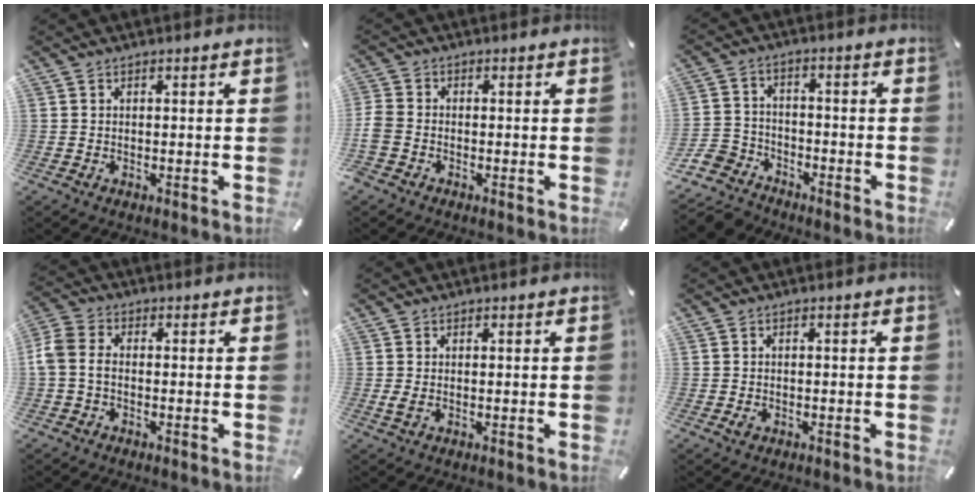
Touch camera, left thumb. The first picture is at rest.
{"total": 3.3, "force": [-1.4, 2.4, 1.7], "torque": [-0.040, 0.004, -0.027]}
{"total": 8.9, "force": [-6.7, 5.5, 2.2], "torque": [-0.050, 0.039, -0.128]}
{"total": 5.3, "force": [-1.0, 3.6, 3.7], "torque": [-0.091, 0.005, -0.022]}
{"total": 1.3, "force": [-0.1, 0.4, 1.2], "torque": [-0.024, -0.002, 0.000]}
{"total": 1.2, "force": [-0.6, 0.7, 0.7], "torque": [-0.013, 0.002, -0.011]}